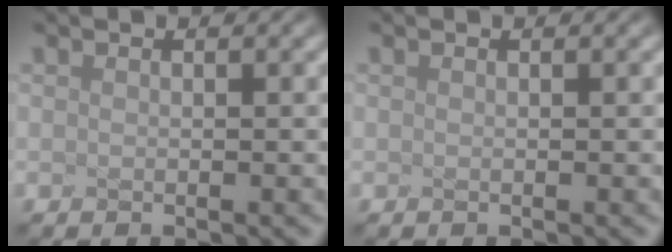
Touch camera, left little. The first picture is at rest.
{"total": 0.0}